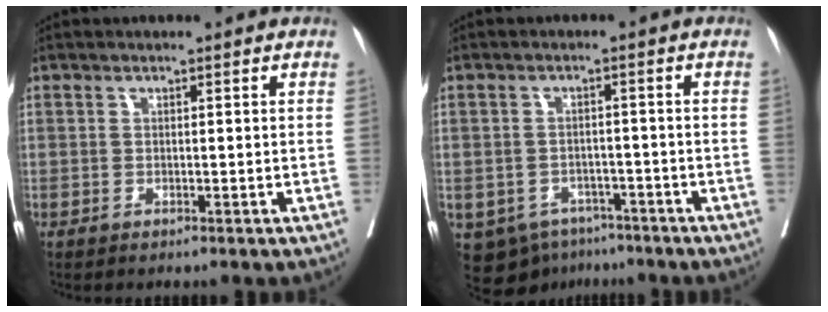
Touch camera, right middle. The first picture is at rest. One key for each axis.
{"total": 9.0, "fx": -5.7, "fy": 6.4, "fz": 2.9, "tx": -0.053, "ty": 0.004, "tz": -0.074}